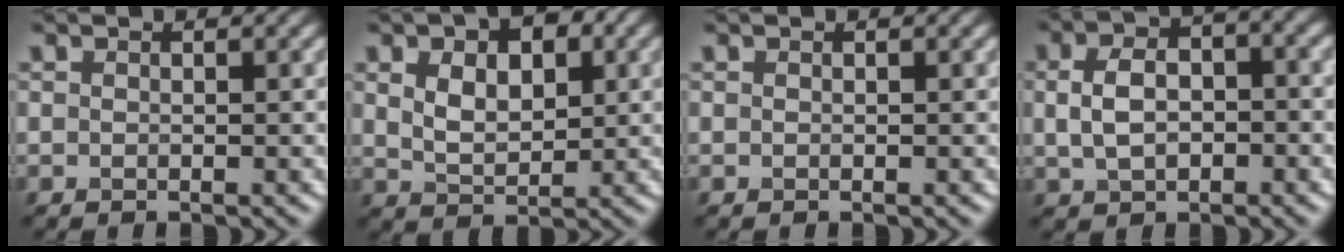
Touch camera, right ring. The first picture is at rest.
{"total": 6.4, "force": [2.3, 3.8, 4.6], "torque": [-0.071, 0.007, 0.028]}
{"total": 0.0}
{"total": 5.2, "force": [0.1, 3.3, 4.0], "torque": [-0.080, 0.005, 0.006]}